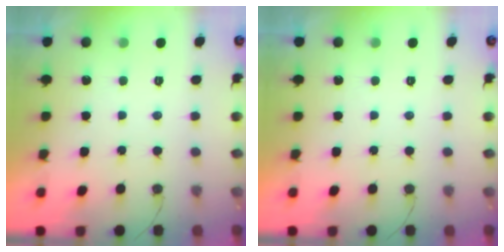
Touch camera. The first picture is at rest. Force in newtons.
{"total": 0.0}